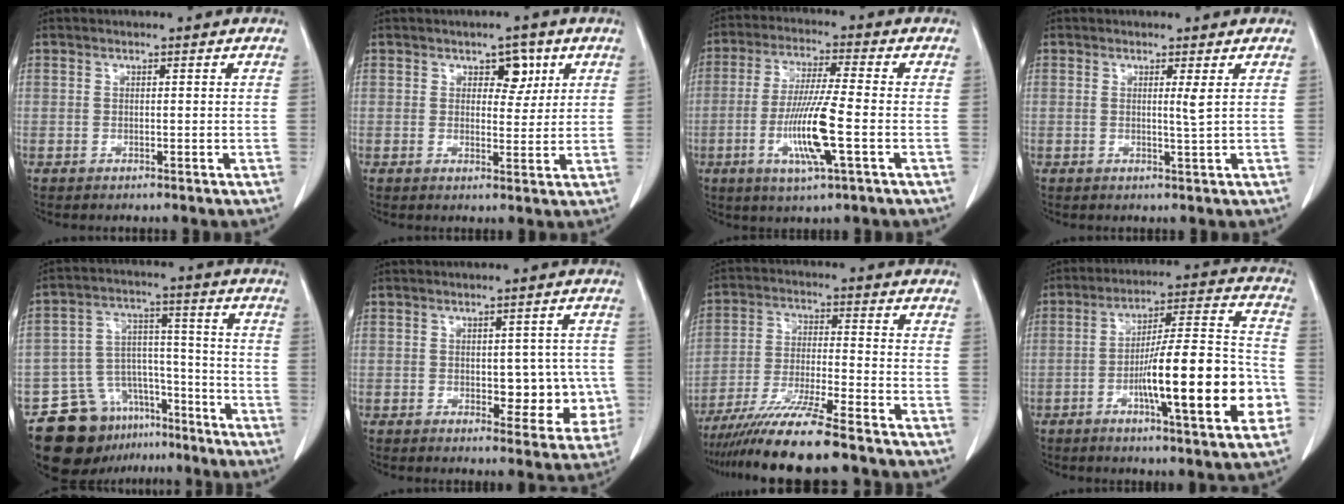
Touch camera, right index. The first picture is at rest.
{"total": 3.8, "force": [1.8, 2.2, 2.5], "torque": [-0.027, 0.004, 0.026]}
{"total": 10.9, "force": [-3.0, 0.2, 10.5], "torque": [-0.208, -0.015, -0.059]}
{"total": 1.6, "force": [0.5, -0.5, 1.4], "torque": [-0.029, -0.007, 0.009]}
{"total": 13.5, "force": [-9.7, 8.4, 4.3], "torque": [-0.061, 0.059, -0.150]}
{"total": 6.9, "force": [-0.6, 4.0, 5.7], "torque": [-0.048, 0.010, 0.000]}
{"total": 13.1, "force": [-10.8, -0.3, 7.4], "torque": [-0.125, -0.031, -0.182]}
{"total": 18.8, "force": [-5.4, 2.2, 17.9], "torque": [-0.261, 0.011, -0.079]}